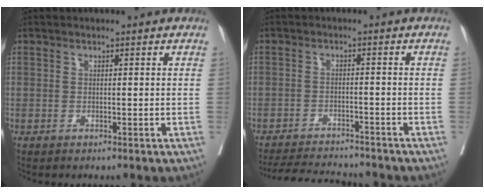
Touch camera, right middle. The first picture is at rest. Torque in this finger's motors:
{"motor_torque": [0.52, -0.71, 0.02, 0.01]}